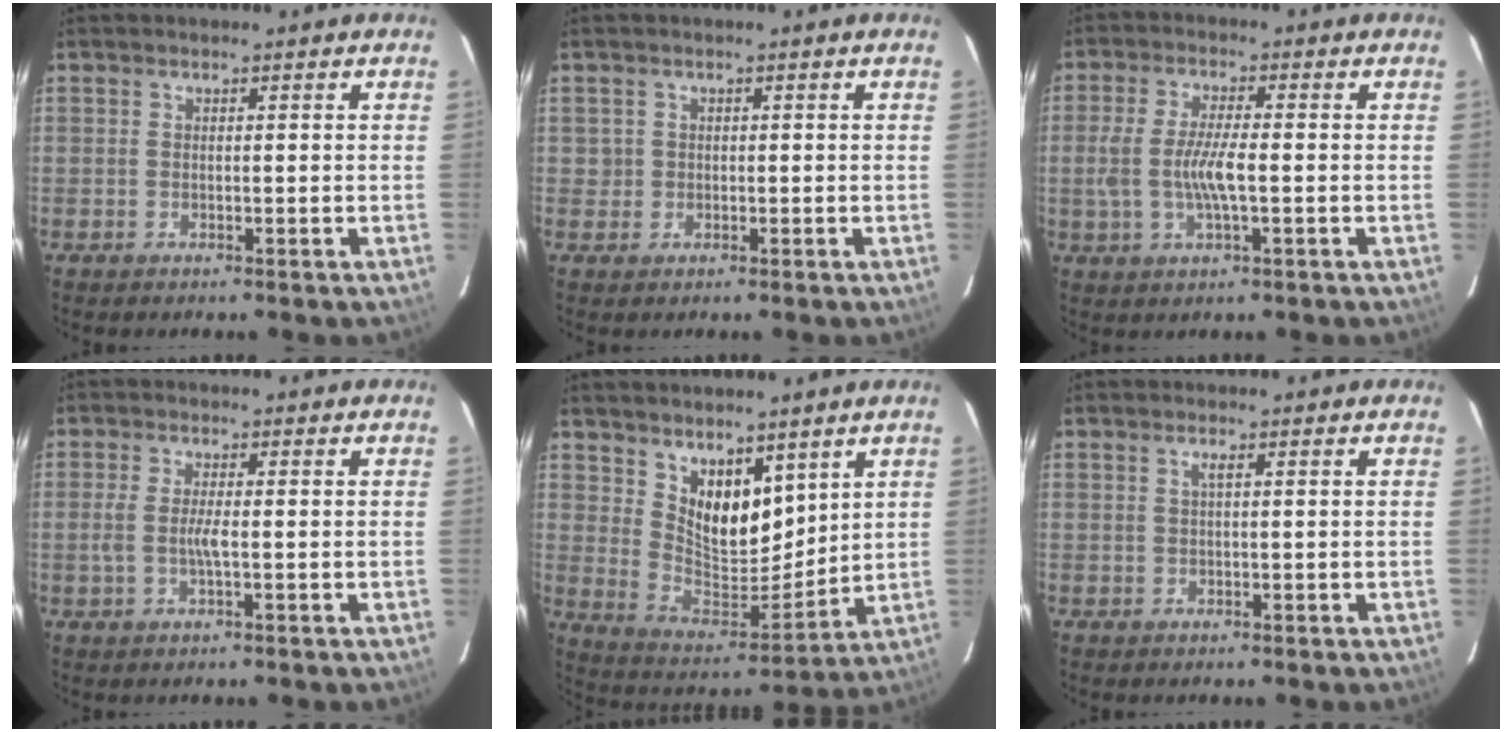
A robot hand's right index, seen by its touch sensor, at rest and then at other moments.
{"total": 1.5, "force": [0.0, 1.5, 0.0], "torque": [0.004, 0.003, 0.001]}
{"total": 7.5, "force": [-1.1, 1.6, 7.2], "torque": [-0.145, -0.003, -0.021]}
{"total": 3.4, "force": [-0.6, 0.3, 3.3], "torque": [-0.066, -0.001, -0.013]}
{"total": 11.7, "force": [7.2, 6.4, 6.7], "torque": [-0.107, -0.010, 0.145]}
{"total": 0.8, "force": [0.2, -0.1, 0.8], "torque": [-0.014, 0.003, 0.001]}